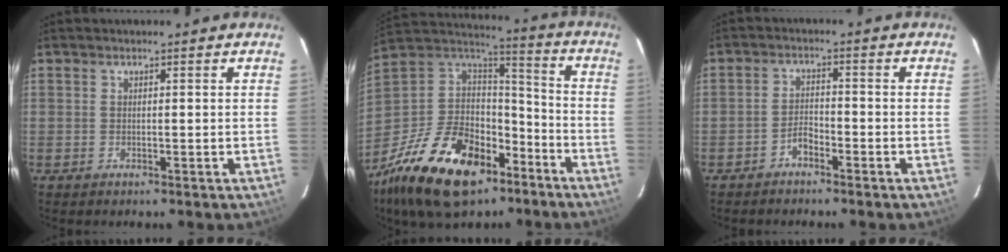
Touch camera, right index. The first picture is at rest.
{"total": 26.2, "force": [-15.2, 15.1, 15.1], "torque": [-0.319, 0.005, -0.243]}
{"total": 2.8, "force": [-2.2, 1.2, 1.2], "torque": [-0.030, 0.009, -0.041]}